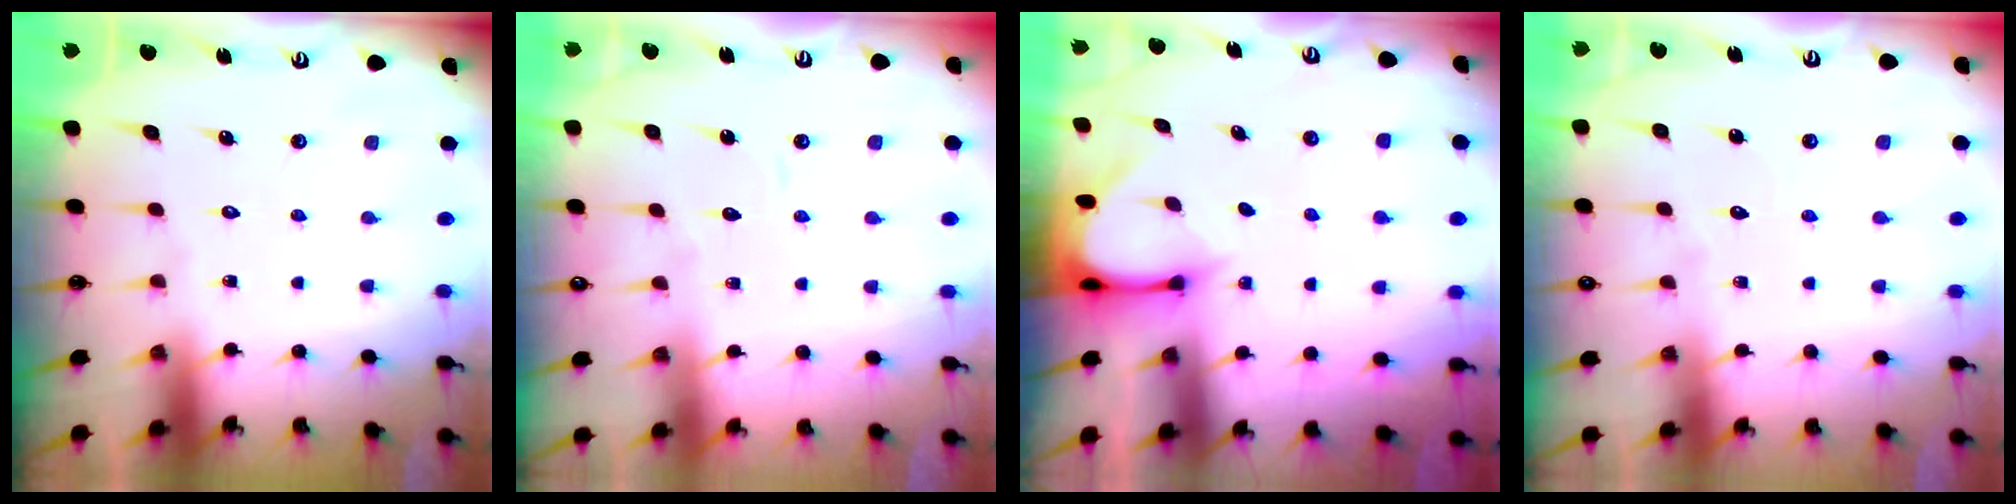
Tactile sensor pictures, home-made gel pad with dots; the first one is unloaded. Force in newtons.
{"total": 3.4, "press": 3.4, "slide": 0.4}
{"total": 3.3, "press": 3.3, "slide": 0.3}
{"total": 2.5, "press": 2.5, "slide": 0.2}